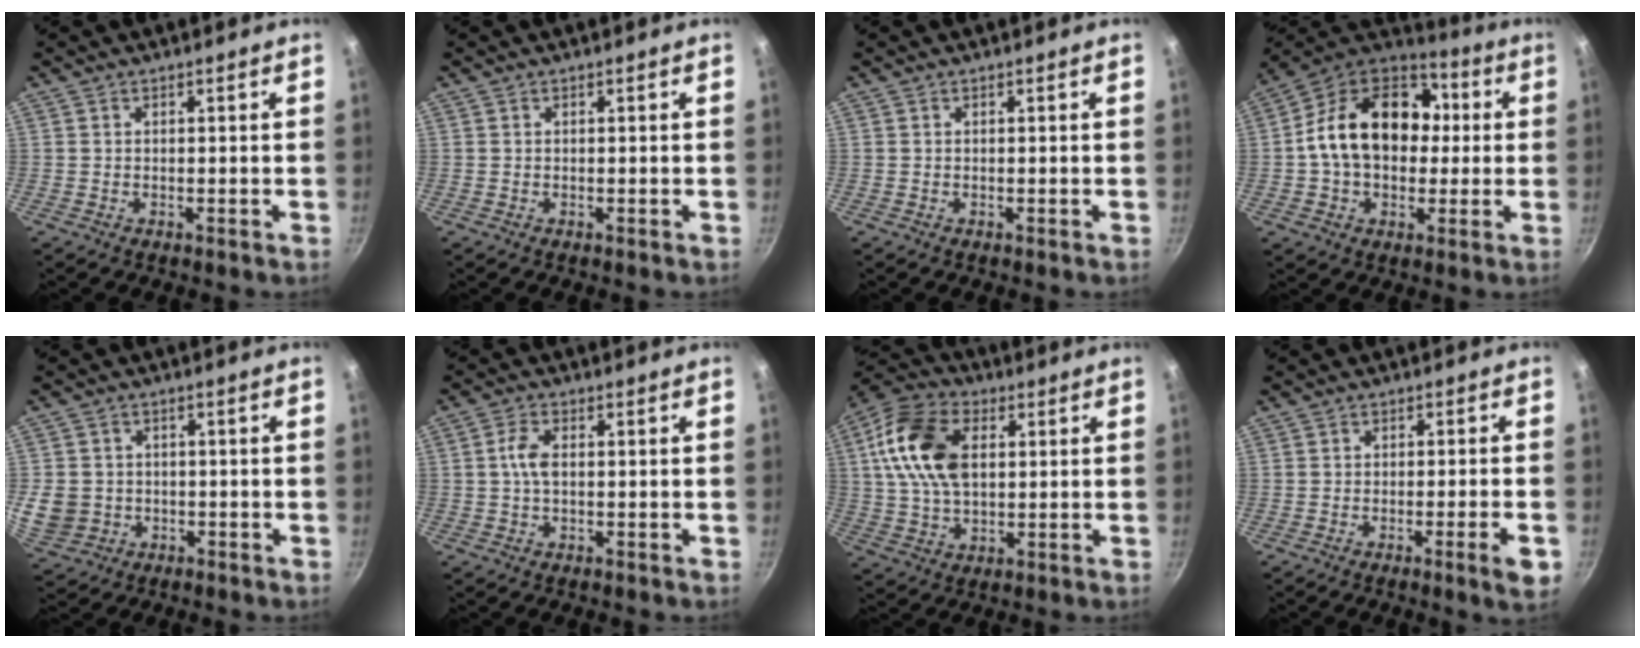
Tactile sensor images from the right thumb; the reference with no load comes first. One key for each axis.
{"total": 0.0}
{"total": 0.0}
{"total": 21.0, "fx": 1.4, "fy": 15.4, "fz": 14.3, "tx": -0.209, "ty": 0.041, "tz": 0.009}
{"total": 7.5, "fx": -1.2, "fy": 6.7, "fz": 3.3, "tx": -0.056, "ty": 0.008, "tz": -0.015}
{"total": 4.0, "fx": 0.3, "fy": 2.1, "fz": 3.4, "tx": -0.073, "ty": 0.008, "tz": 0.001}
{"total": 16.3, "fx": 3.5, "fy": 10.4, "fz": 12.2, "tx": -0.210, "ty": 0.009, "tz": 0.054}
{"total": 5.1, "fx": -2.1, "fy": 0.3, "fz": 4.6, "tx": -0.060, "ty": 0.009, "tz": -0.030}